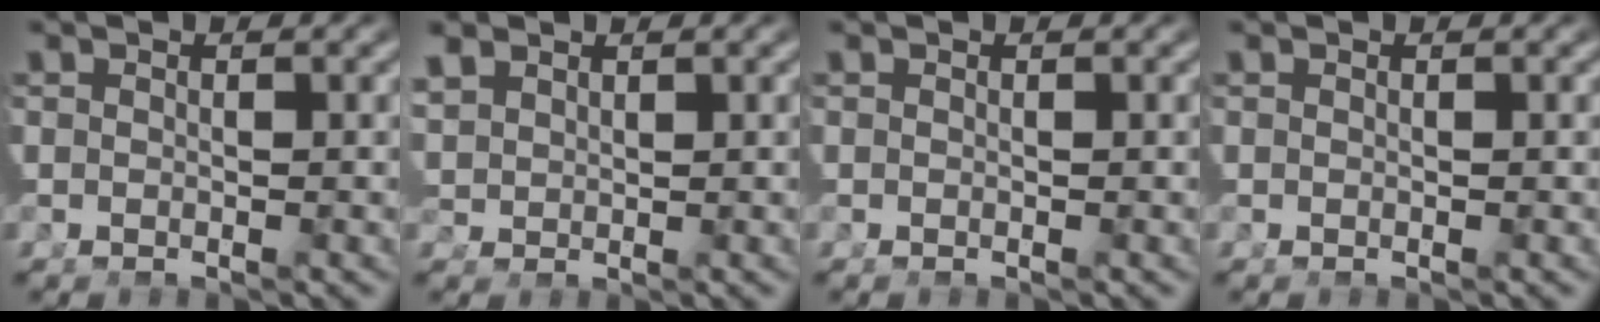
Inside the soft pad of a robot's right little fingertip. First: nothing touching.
{"total": 1.4, "force": [1.3, 0.1, 0.5], "torque": [-0.011, -0.004, 0.042]}
{"total": 0.0}
{"total": 0.0}